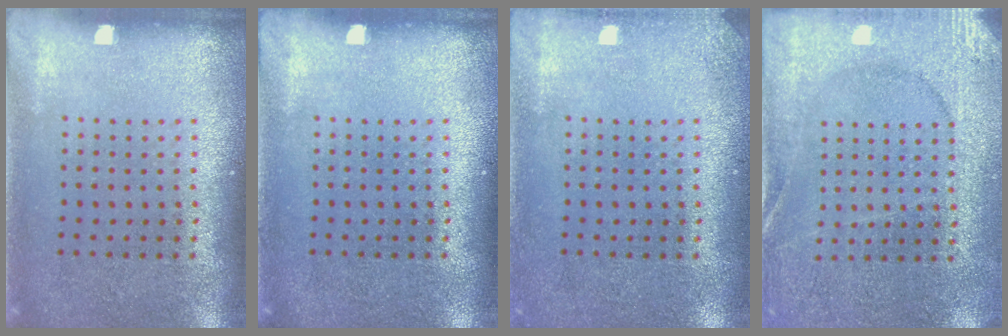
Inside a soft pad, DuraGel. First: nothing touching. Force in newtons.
{"total": 0.0}
{"total": 1.2, "press": 1.2, "slide": 0.1}
{"total": 2.7, "press": 2.7, "slide": 0.3}